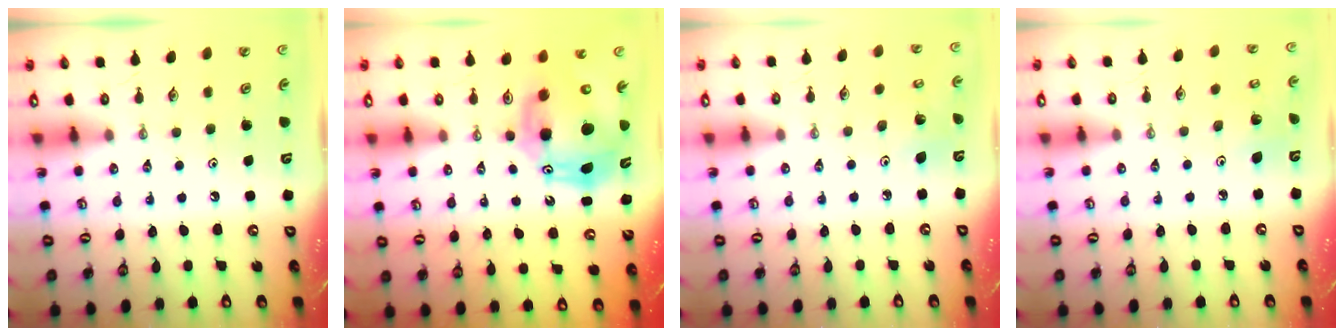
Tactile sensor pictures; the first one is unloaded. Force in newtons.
{"total": 14.4, "press": 14.2, "slide": 2.3}
{"total": 4.8, "press": 4.7, "slide": 0.9}
{"total": 3.7, "press": 3.6, "slide": 0.9}